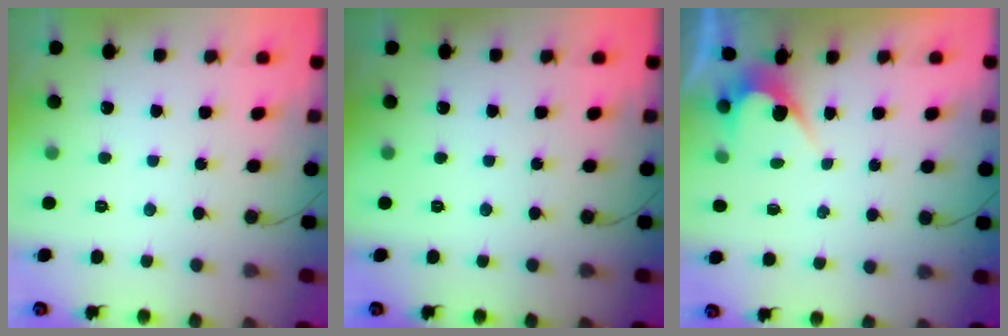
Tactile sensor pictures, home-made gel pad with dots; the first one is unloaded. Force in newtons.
{"total": 0.0}
{"total": 3.1, "press": 3.1, "slide": 0.1}